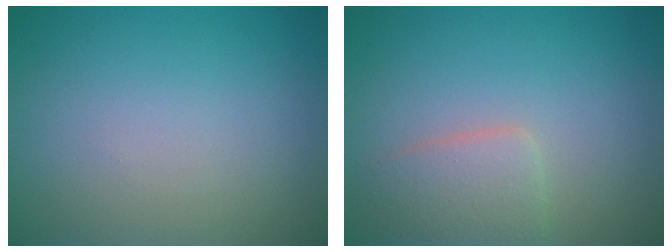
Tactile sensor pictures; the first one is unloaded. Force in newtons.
{"total": 2.9, "press": 2.9, "slide": 0.1}